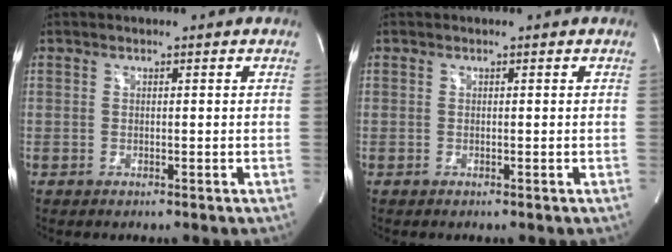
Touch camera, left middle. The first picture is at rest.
{"total": 0.0}